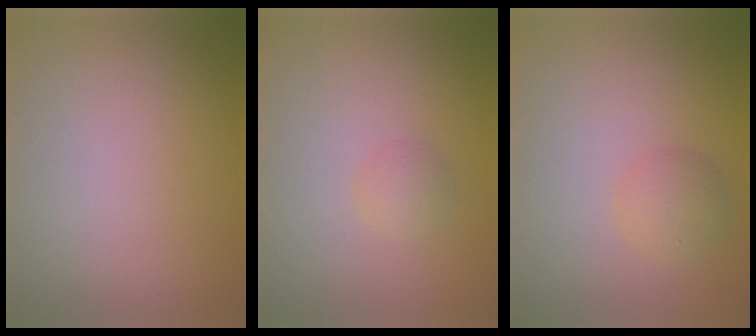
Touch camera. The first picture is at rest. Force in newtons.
{"total": 1.3, "press": 1.3, "slide": 0.1}
{"total": 2.1, "press": 2.1, "slide": 0.1}